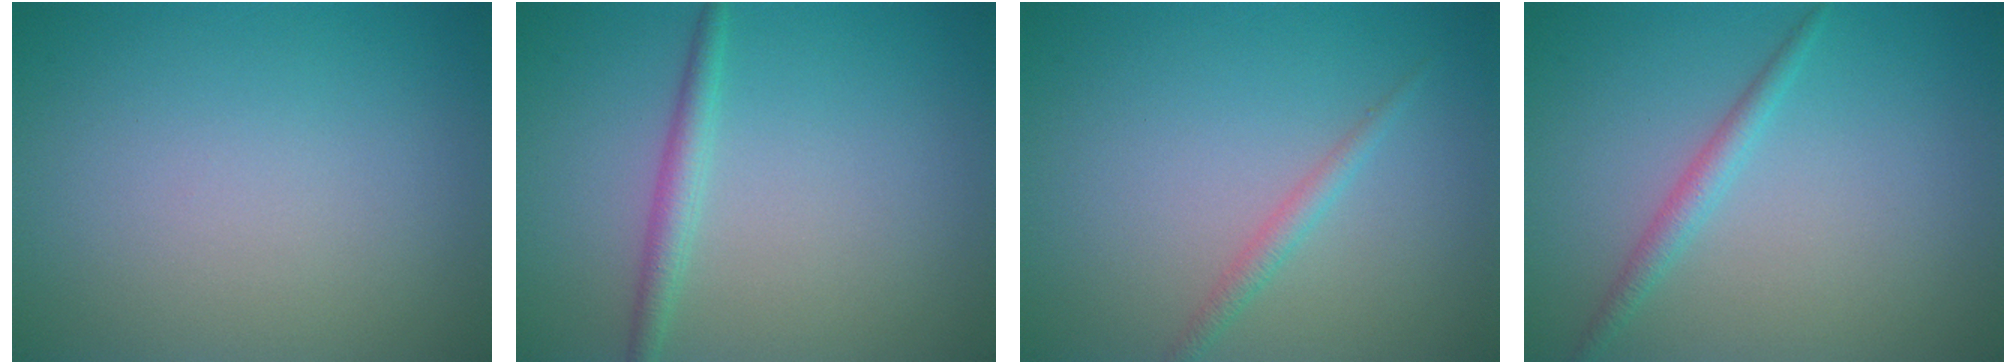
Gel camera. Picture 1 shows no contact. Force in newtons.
{"total": 1.9, "press": 1.9, "slide": 0.1}
{"total": 1.3, "press": 1.3, "slide": 0.1}
{"total": 1.7, "press": 1.7, "slide": 0.1}